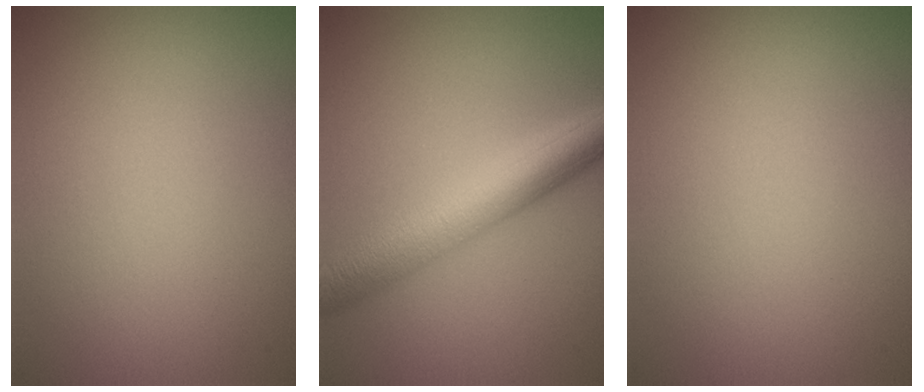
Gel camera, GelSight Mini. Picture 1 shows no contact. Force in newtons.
{"total": 6.3, "press": 6.3, "slide": 0.2}
{"total": 0.0}